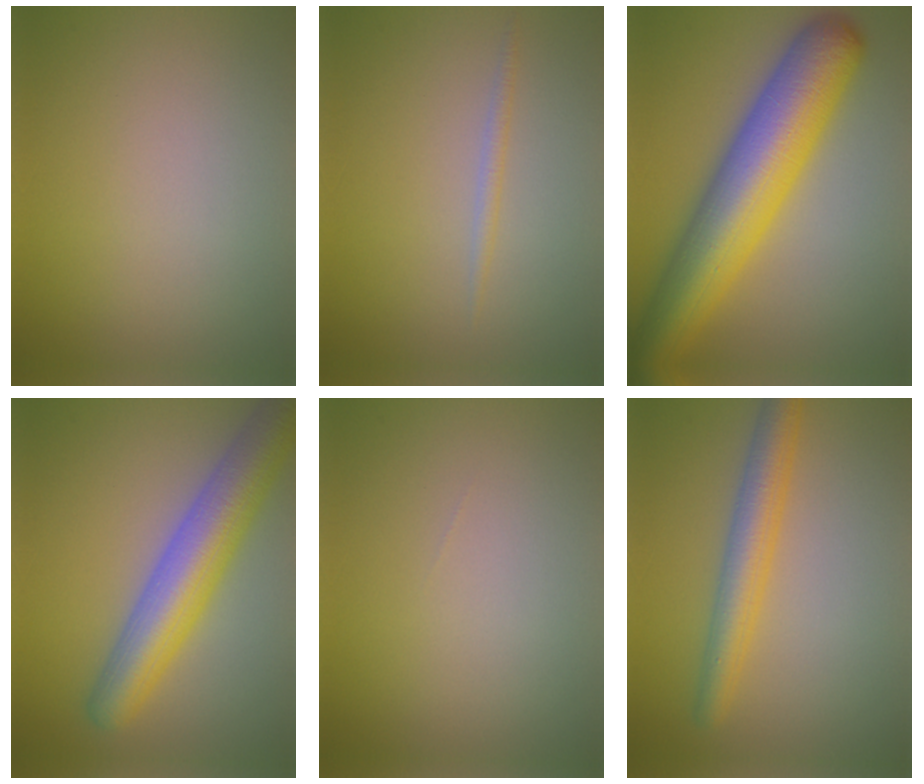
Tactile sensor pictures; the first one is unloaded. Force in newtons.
{"total": 0.7, "press": 0.7, "slide": 0.1}
{"total": 12.3, "press": 12.3, "slide": 0.3}
{"total": 8.2, "press": 8.2, "slide": 0.3}
{"total": 0.0}
{"total": 4.4, "press": 4.3, "slide": 0.2}